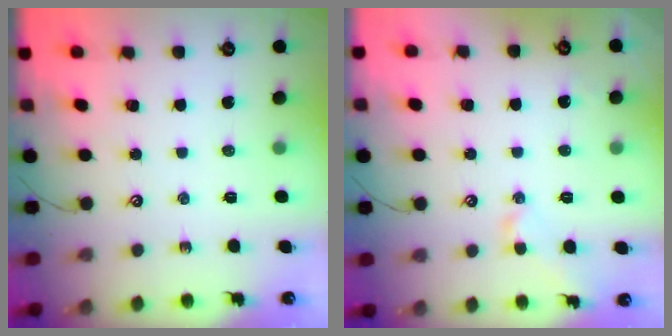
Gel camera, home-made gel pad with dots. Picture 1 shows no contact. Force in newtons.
{"total": 0.7, "press": 0.6, "slide": 0.3}